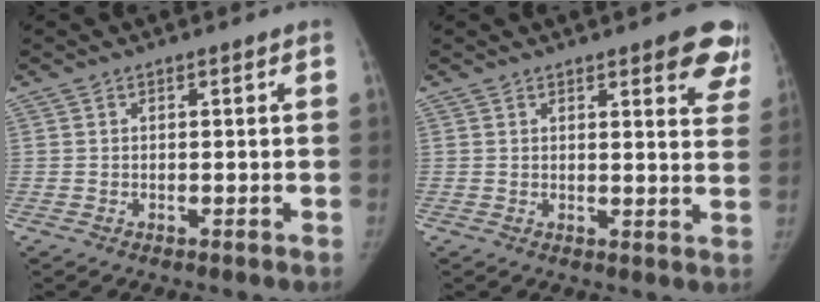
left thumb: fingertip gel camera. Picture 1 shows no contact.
{"total": 9.6, "force": [6.1, 3.0, 6.7], "torque": [-0.040, -0.027, 0.061]}